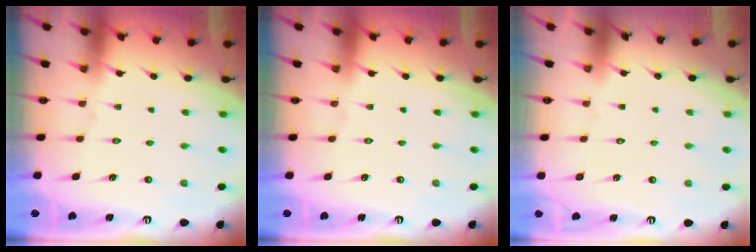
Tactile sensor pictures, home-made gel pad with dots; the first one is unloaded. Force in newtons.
{"total": 0.0}
{"total": 1.6, "press": 1.6, "slide": 0.1}